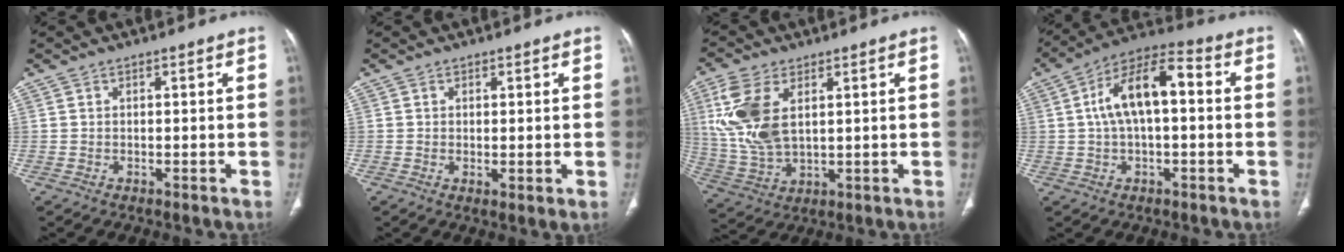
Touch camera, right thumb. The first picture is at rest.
{"total": 1.9, "force": [0.1, 0.6, 1.9], "torque": [-0.038, -0.011, 0.003]}
{"total": 12.5, "force": [3.6, 6.8, 9.9], "torque": [-0.224, -0.009, 0.081]}
{"total": 12.5, "force": [1.3, 5.8, 11.0], "torque": [-0.197, 0.039, 0.013]}